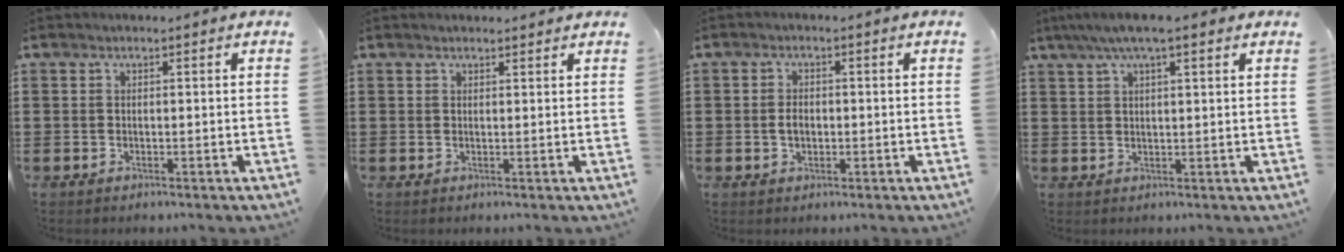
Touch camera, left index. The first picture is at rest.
{"total": 0.9, "force": [0.8, 0.1, 0.2], "torque": [-0.004, 0.001, 0.017]}
{"total": 2.4, "force": [-0.2, 1.5, 1.9], "torque": [-0.038, 0.005, -0.004]}
{"total": 5.3, "force": [3.3, 0.9, 4.0], "torque": [-0.083, 0.008, 0.057]}